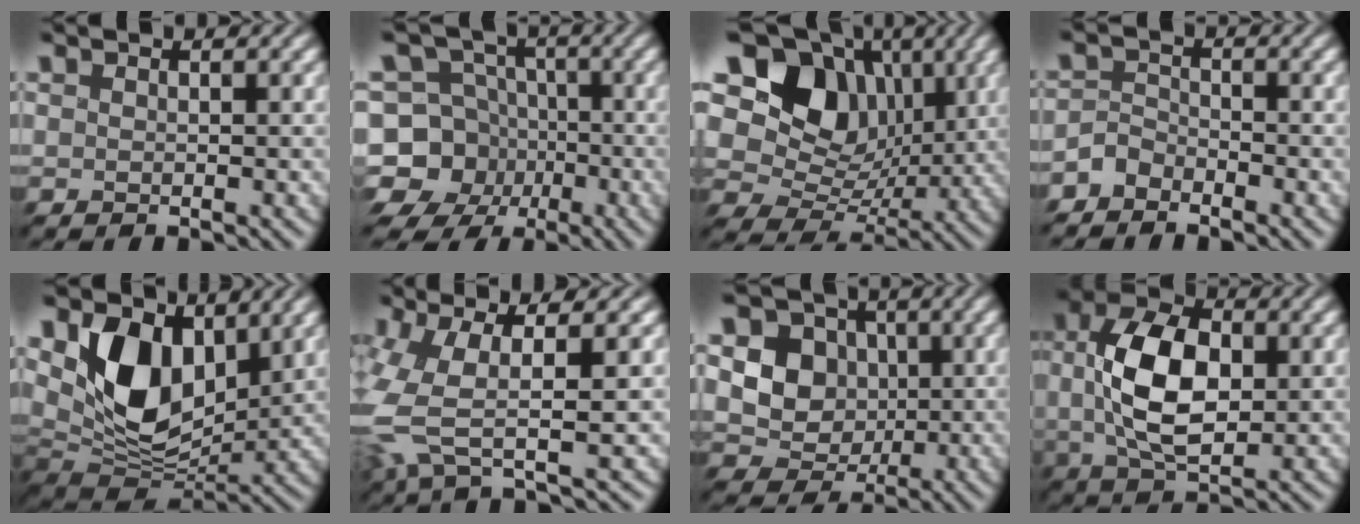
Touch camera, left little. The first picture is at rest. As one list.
[{"total": 11.4, "force": [-4.9, 9.6, 3.7], "torque": [-0.073, -0.007, -0.109]}, {"total": 15.1, "force": [4.1, 12.1, 8.1], "torque": [-0.165, 0.043, 0.059]}, {"total": 2.2, "force": [-2.0, 0.8, 0.2], "torque": [0.004, 0.011, -0.048]}, {"total": 9.2, "force": [2.9, 6.0, 6.4], "torque": [-0.126, -0.021, 0.047]}, {"total": 6.9, "force": [-0.2, 2.5, 6.4], "torque": [-0.165, -0.001, -0.011]}, {"total": 7.7, "force": [0.9, 6.9, 3.3], "torque": [-0.049, 0.015, -0.003]}, {"total": 8.9, "force": [0.4, 5.1, 7.3], "torque": [-0.148, 0.004, 0.000]}]